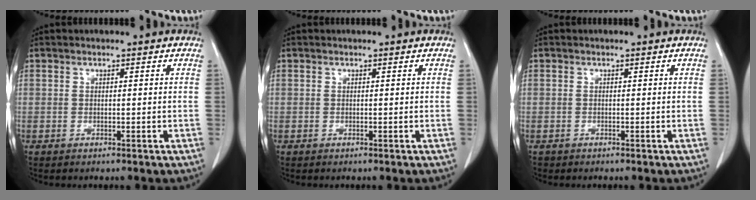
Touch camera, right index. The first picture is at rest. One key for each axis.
{"total": 0.0}
{"total": 0.5, "fx": -0.3, "fy": 0.4, "fz": 0.0, "tx": -0.005, "ty": 0.003, "tz": -0.008}